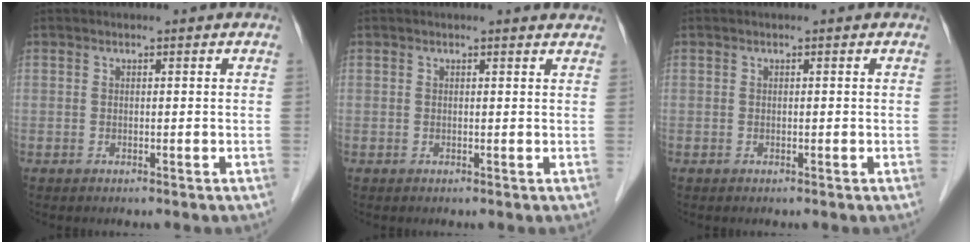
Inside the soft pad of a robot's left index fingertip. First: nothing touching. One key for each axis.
{"total": 2.0, "fx": 2.0, "fy": 0.1, "fz": 0.3, "tx": -0.010, "ty": -0.003, "tz": 0.012}
{"total": 0.0}